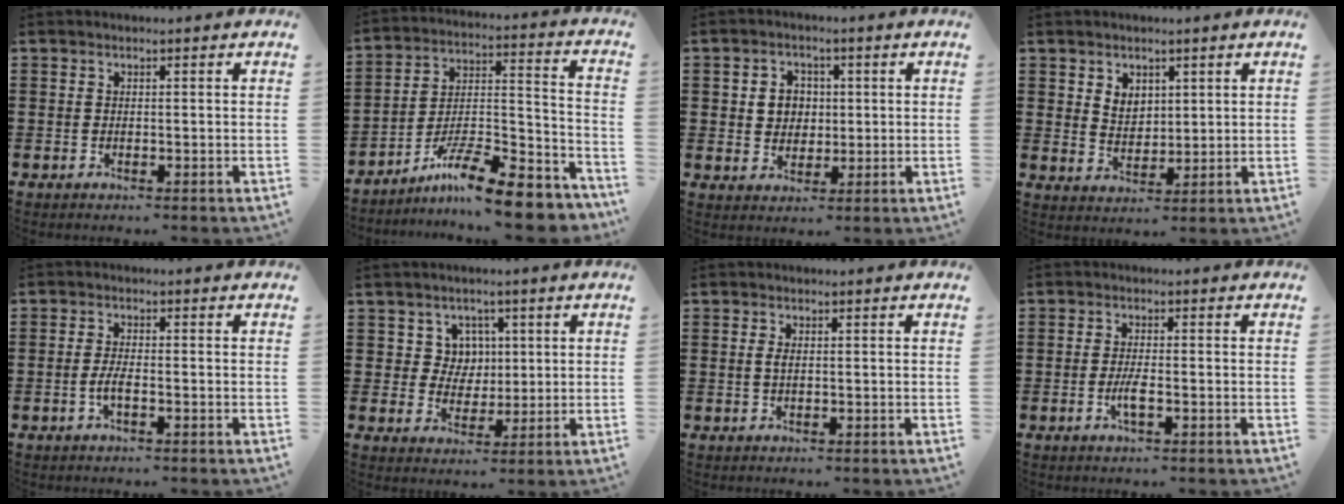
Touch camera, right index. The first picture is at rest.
{"total": 12.2, "force": [-10.0, 1.4, 6.8], "torque": [-0.101, 0.027, -0.189]}
{"total": 4.2, "force": [0.5, 3.8, 1.8], "torque": [-0.041, 0.010, 0.004]}
{"total": 3.4, "force": [2.0, 2.6, 0.9], "torque": [-0.020, 0.008, 0.035]}
{"total": 2.5, "force": [-0.9, 0.5, 2.2], "torque": [-0.049, -0.001, -0.018]}
{"total": 5.1, "force": [1.7, 4.6, 1.4], "torque": [-0.042, 0.014, 0.028]}
{"total": 1.3, "force": [0.1, 0.5, 1.2], "torque": [-0.025, 0.004, 0.001]}
{"total": 2.8, "force": [-1.0, 0.5, 2.6], "torque": [-0.059, -0.008, -0.021]}